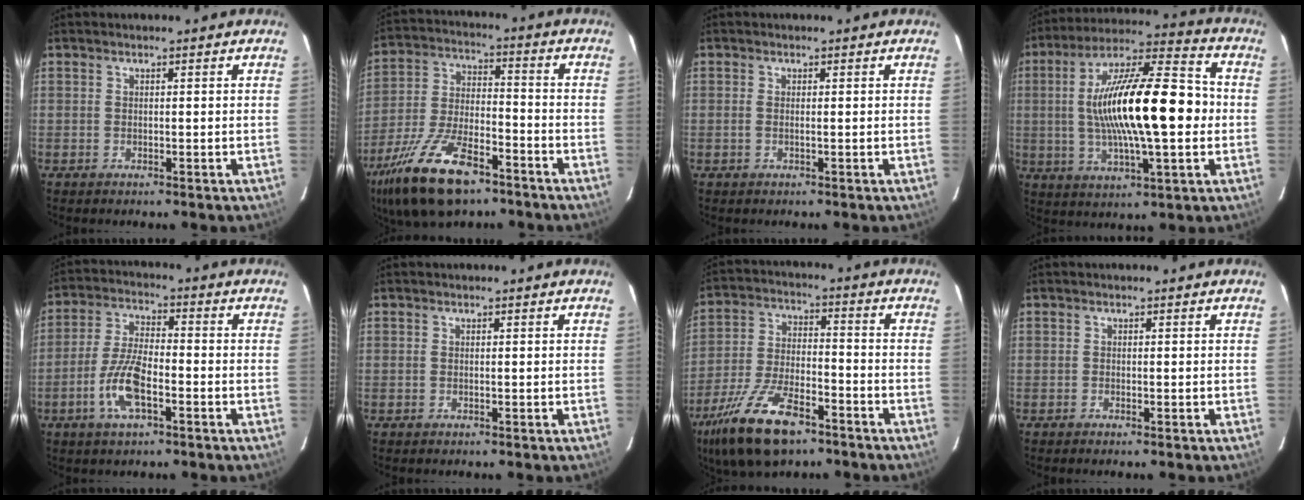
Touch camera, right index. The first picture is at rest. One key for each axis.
{"total": 19.3, "fx": -12.5, "fy": 7.8, "fz": 12.5, "tx": -0.264, "ty": -0.027, "tz": -0.224}
{"total": 0.8, "fx": -0.1, "fy": 0.0, "fz": 0.8, "tx": -0.019, "ty": 0.000, "tz": -0.004}
{"total": 21.8, "fx": -0.3, "fy": 5.4, "fz": 21.1, "tx": -0.373, "ty": 0.018, "tz": -0.008}
{"total": 9.3, "fx": -3.9, "fy": 3.1, "fz": 7.8, "tx": -0.167, "ty": 0.001, "tz": -0.075}
{"total": 0.0}
{"total": 16.9, "fx": -11.0, "fy": 6.8, "fz": 11.0, "tx": -0.238, "ty": -0.027, "tz": -0.199}
{"total": 0.0}